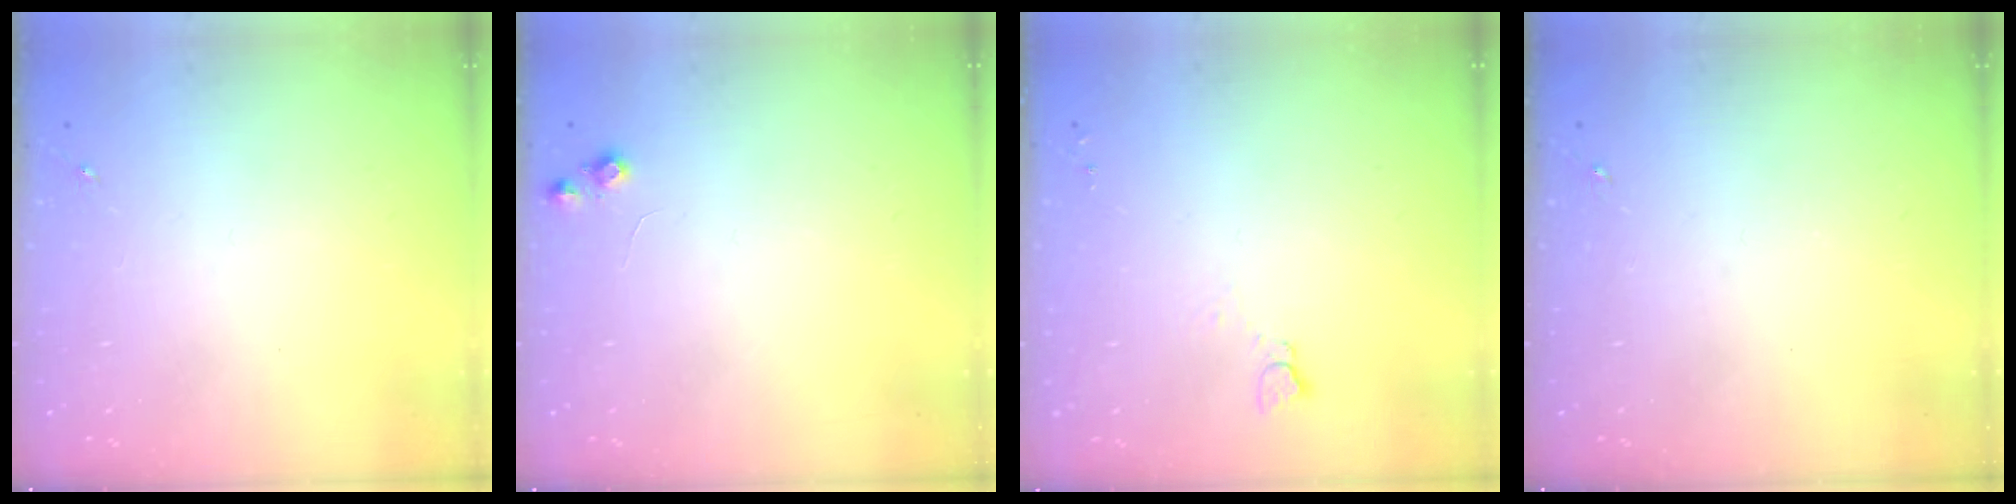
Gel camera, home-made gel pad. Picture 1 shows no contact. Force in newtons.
{"total": 5.7, "press": 5.6, "slide": 0.9}
{"total": 2.7, "press": 2.7, "slide": 0.3}
{"total": 0.0}